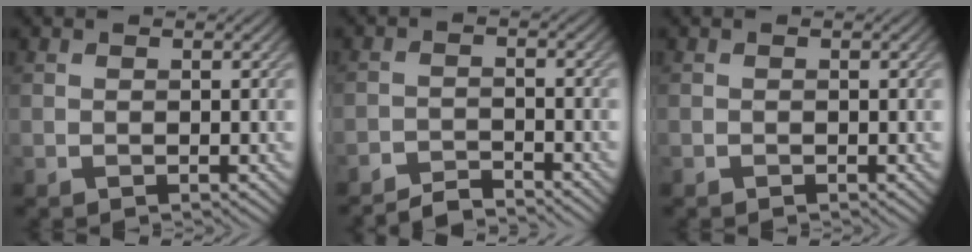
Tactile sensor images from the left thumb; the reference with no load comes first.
{"total": 3.9, "force": [-3.7, 0.4, 1.0], "torque": [-0.013, 0.006, -0.072]}
{"total": 0.0}